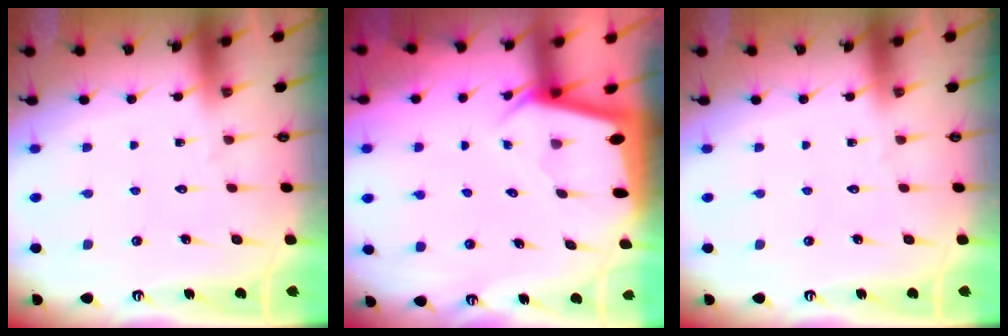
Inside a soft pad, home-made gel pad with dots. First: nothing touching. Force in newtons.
{"total": 2.2, "press": 2.2, "slide": 0.1}
{"total": 0.0}